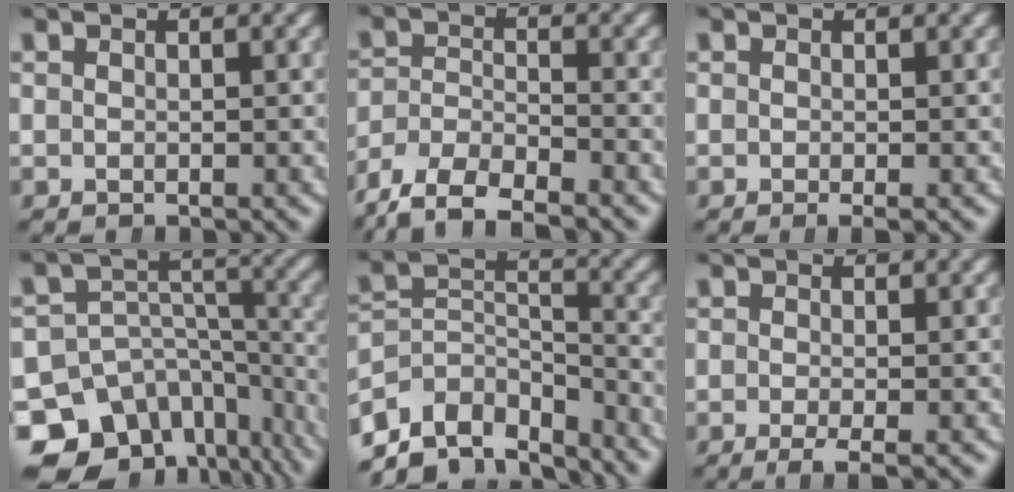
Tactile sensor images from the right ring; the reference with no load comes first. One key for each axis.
{"total": 7.4, "fx": -5.0, "fy": 4.6, "fz": 3.2, "tx": -0.069, "ty": -0.027, "tz": -0.079}
{"total": 1.2, "fx": -0.7, "fy": 0.1, "fz": 0.9, "tx": -0.008, "ty": -0.002, "tz": -0.011}
{"total": 14.4, "fx": -7.4, "fy": 10.4, "fz": 6.8, "tx": -0.123, "ty": -0.053, "tz": -0.106}
{"total": 11.8, "fx": -6.8, "fy": 7.7, "fz": 5.7, "tx": -0.118, "ty": -0.073, "tz": -0.089}
{"total": 3.0, "fx": -2.0, "fy": 0.9, "fz": 2.1, "tx": -0.038, "ty": -0.019, "tz": -0.024}